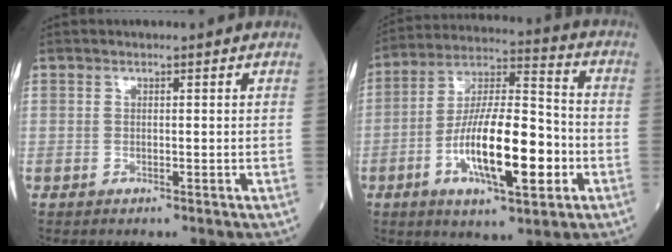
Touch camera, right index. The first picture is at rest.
{"total": 16.9, "force": [-4.8, 4.3, 15.6], "torque": [-0.287, 0.001, -0.082]}